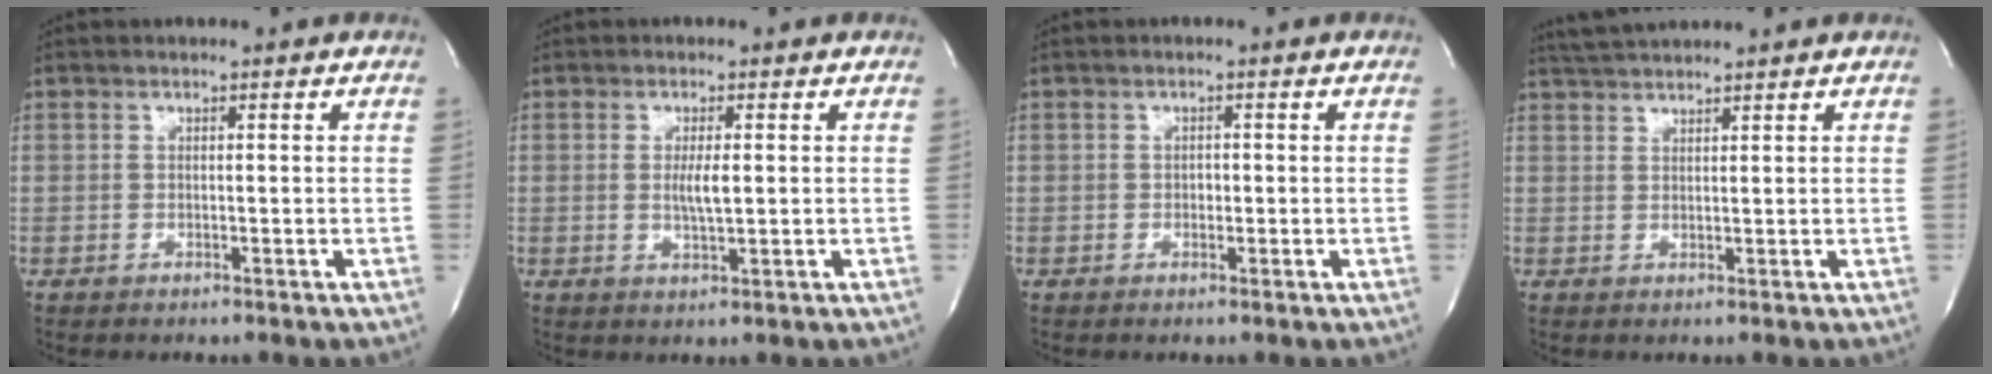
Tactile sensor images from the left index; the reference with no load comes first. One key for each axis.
{"total": 3.1, "fx": 0.1, "fy": 0.5, "fz": 3.1, "tx": -0.060, "ty": -0.006, "tz": 0.003}
{"total": 1.1, "fx": -0.2, "fy": 0.8, "fz": 0.7, "tx": -0.011, "ty": 0.000, "tz": -0.004}
{"total": 4.3, "fx": 4.1, "fy": -0.4, "fz": 1.2, "tx": -0.027, "ty": 0.024, "tz": 0.080}